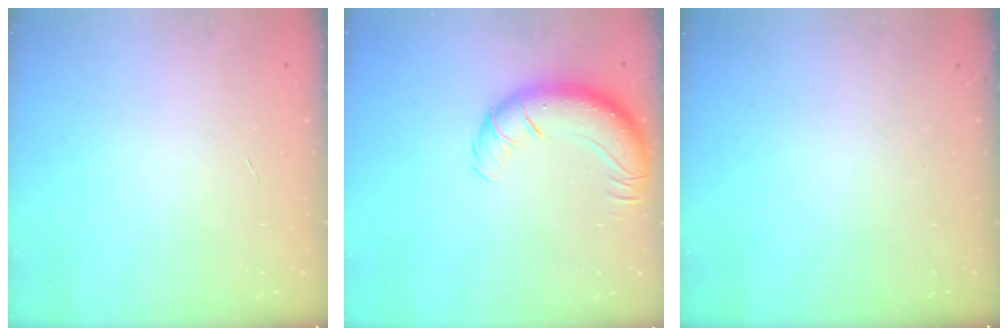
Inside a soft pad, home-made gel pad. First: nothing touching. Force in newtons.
{"total": 13.4, "press": 13.0, "slide": 3.2}
{"total": 0.0}